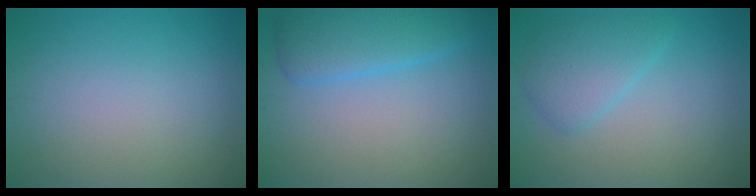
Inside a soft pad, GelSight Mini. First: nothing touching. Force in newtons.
{"total": 4.2, "press": 4.2, "slide": 0.1}
{"total": 3.1, "press": 3.1, "slide": 0.1}